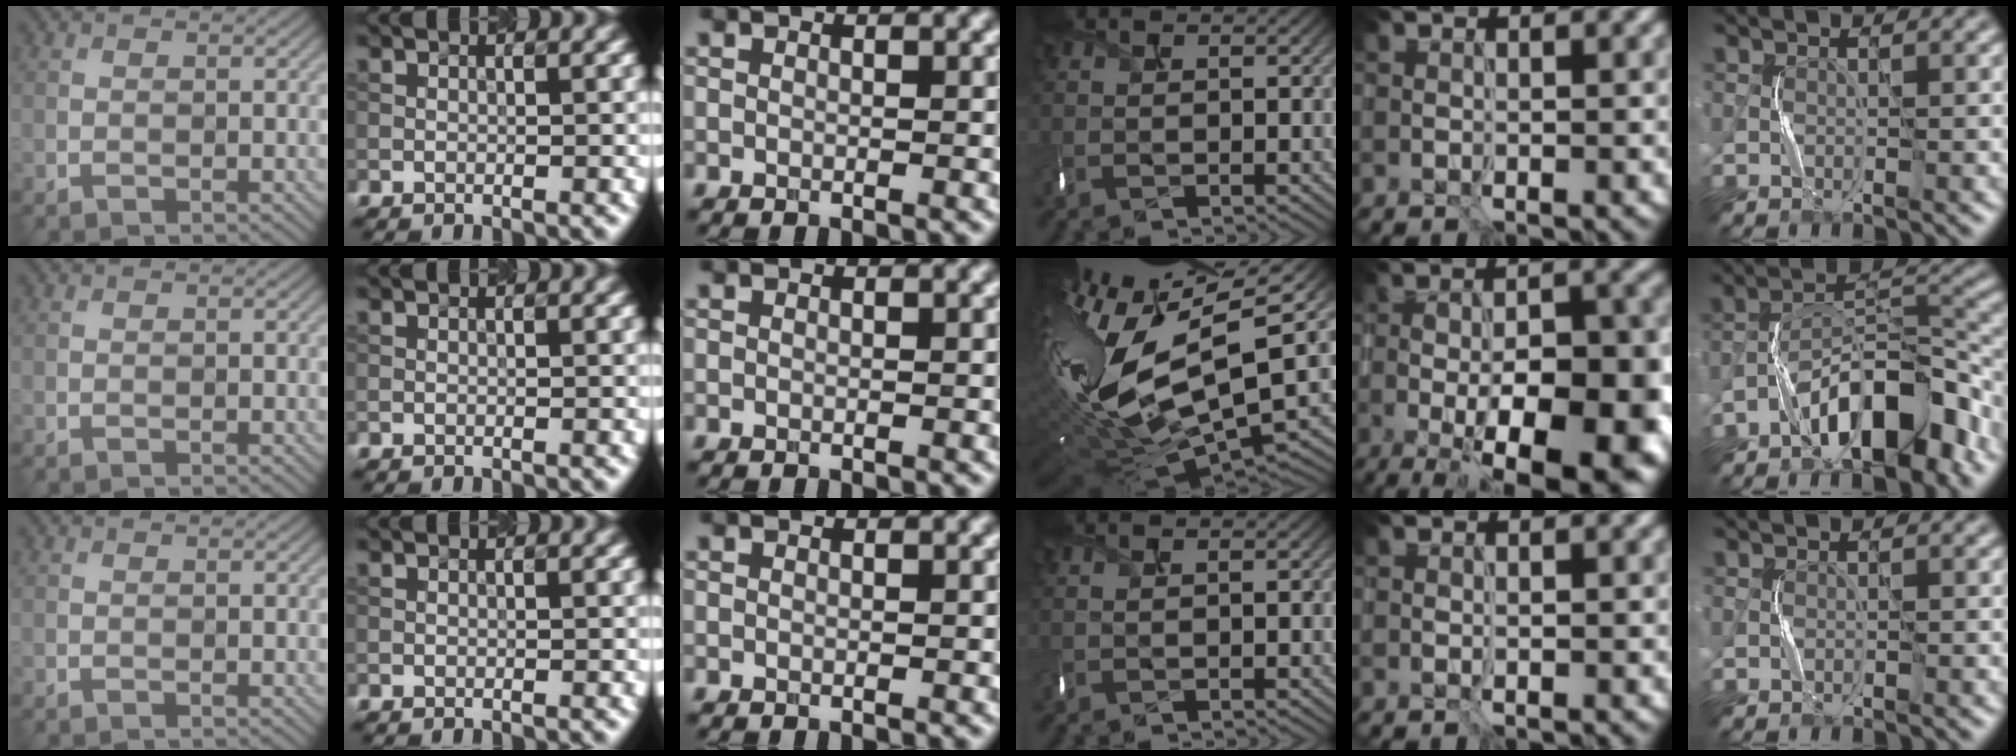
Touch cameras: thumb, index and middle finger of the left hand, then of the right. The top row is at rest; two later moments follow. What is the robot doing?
{"motion": "shake", "object": "box of matches"}